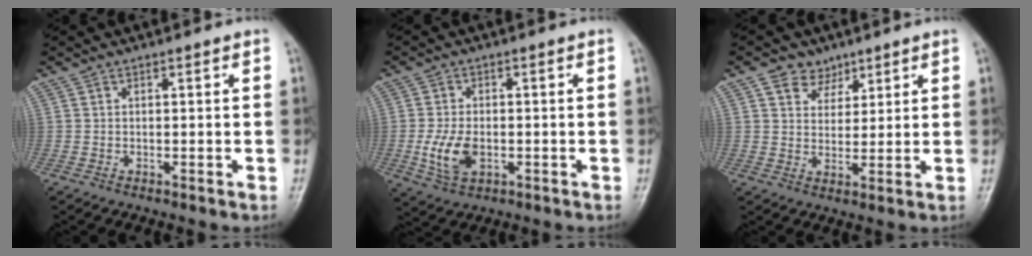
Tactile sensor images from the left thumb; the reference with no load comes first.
{"total": 6.9, "force": [-1.4, 4.3, 5.2], "torque": [-0.102, -0.001, -0.022]}
{"total": 5.3, "force": [3.3, 3.9, 1.3], "torque": [0.003, -0.017, 0.055]}